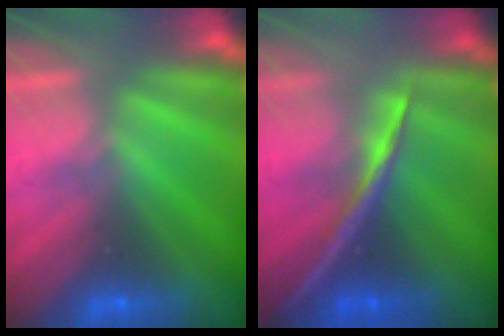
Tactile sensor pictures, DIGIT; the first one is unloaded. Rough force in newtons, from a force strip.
{"total": 1.8}